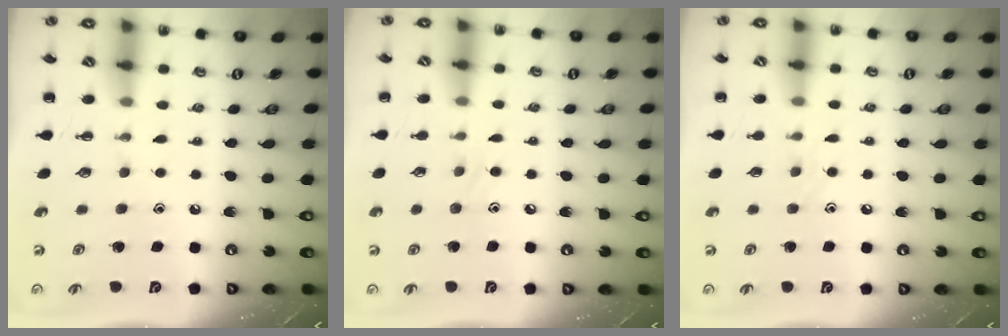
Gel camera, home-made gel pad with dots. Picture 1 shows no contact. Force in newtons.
{"total": 5.4, "press": 5.1, "slide": 1.8}
{"total": 5.1, "press": 4.9, "slide": 1.4}